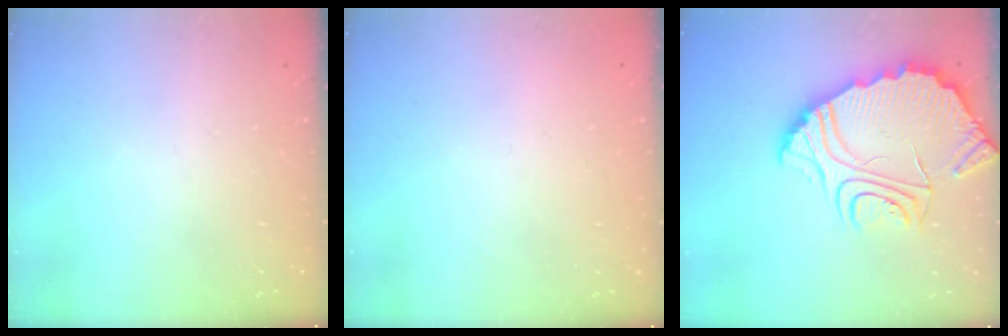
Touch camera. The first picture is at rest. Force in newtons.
{"total": 2.3, "press": 2.3, "slide": 0.1}
{"total": 13.0, "press": 12.9, "slide": 1.2}